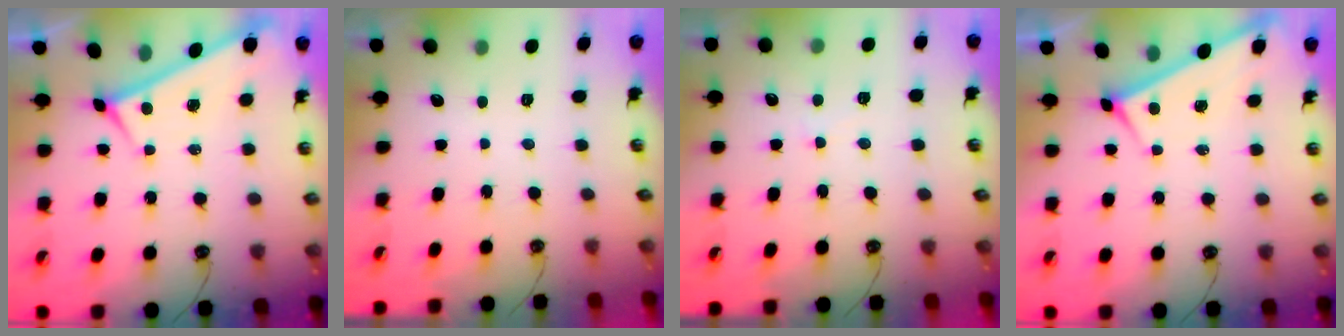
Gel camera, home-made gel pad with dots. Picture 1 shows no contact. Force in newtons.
{"total": 0.0}
{"total": 3.4, "press": 3.3, "slide": 0.6}
{"total": 3.1, "press": 3.1, "slide": 0.3}